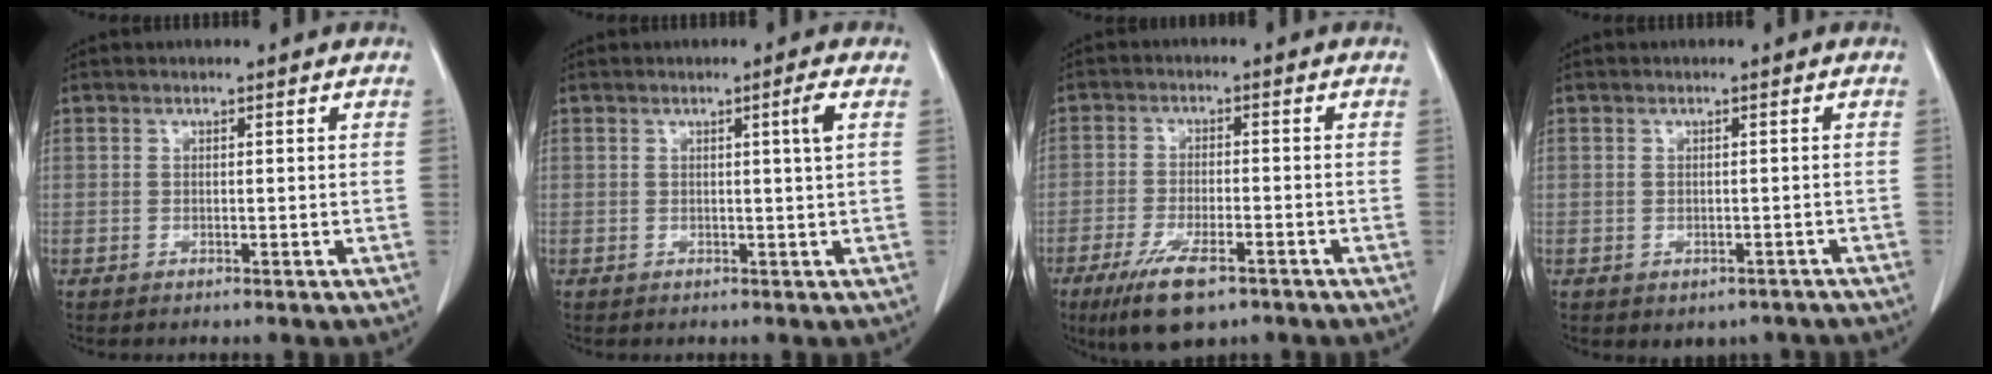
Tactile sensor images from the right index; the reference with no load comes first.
{"total": 2.2, "force": [0.6, -0.8, 2.0], "torque": [-0.034, -0.006, 0.013]}
{"total": 8.7, "force": [-5.5, 2.4, 6.3], "torque": [-0.116, -0.016, -0.089]}
{"total": 3.5, "force": [-2.4, 2.4, 0.8], "torque": [-0.001, 0.010, -0.028]}